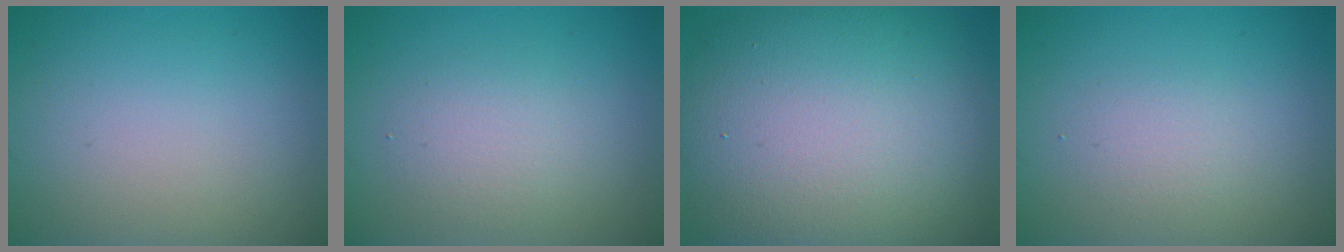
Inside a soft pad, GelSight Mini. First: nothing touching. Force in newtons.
{"total": 2.3, "press": 2.3, "slide": 0.2}
{"total": 15.4, "press": 15.4, "slide": 0.8}
{"total": 1.6, "press": 1.6, "slide": 0.1}